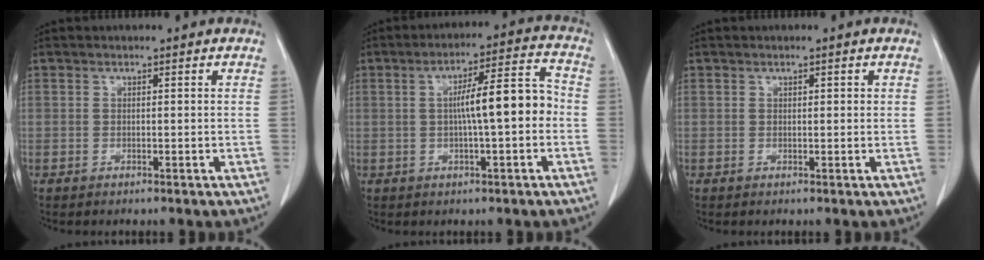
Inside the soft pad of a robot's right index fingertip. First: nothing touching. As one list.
[{"total": 9.0, "force": [-0.6, 1.1, 8.9], "torque": [-0.138, 0.026, -0.012]}, {"total": 0.8, "force": [0.3, 0.4, 0.6], "torque": [-0.005, 0.000, 0.004]}]